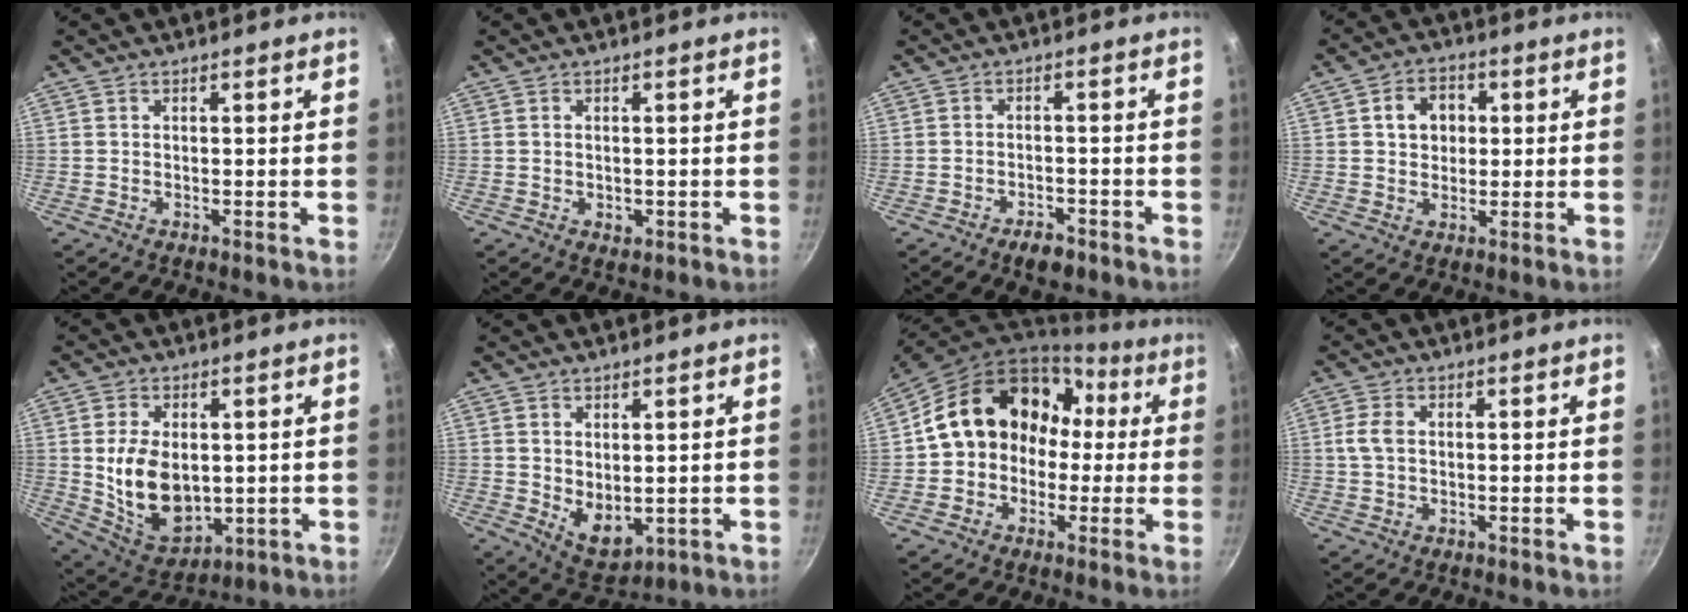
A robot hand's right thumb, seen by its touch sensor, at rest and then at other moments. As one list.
[{"total": 1.8, "force": [-0.3, 1.3, 1.2], "torque": [-0.015, -0.002, -0.004]}, {"total": 4.1, "force": [-2.8, 1.8, 2.3], "torque": [-0.029, 0.020, -0.041]}, {"total": 6.7, "force": [1.3, 5.4, 3.6], "torque": [-0.030, 0.008, 0.015]}, {"total": 13.6, "force": [0.7, 9.1, 10.1], "torque": [-0.154, -0.023, 0.035]}, {"total": 6.7, "force": [0.9, 4.2, 5.1], "torque": [-0.065, -0.022, 0.033]}, {"total": 17.7, "force": [1.1, 14.5, 9.9], "torque": [-0.123, 0.070, 0.014]}, {"total": 3.0, "force": [0.3, 1.9, 2.4], "torque": [-0.054, 0.006, 0.004]}]